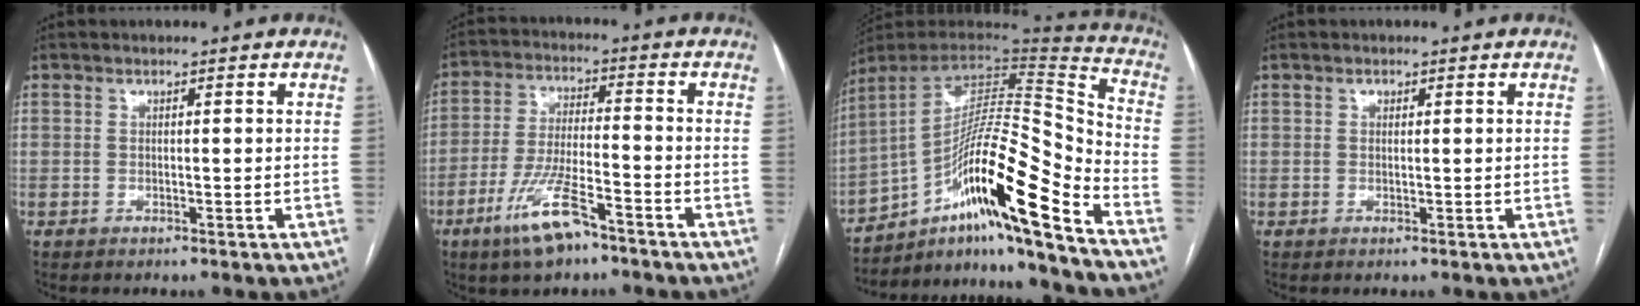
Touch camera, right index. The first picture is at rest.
{"total": 10.1, "force": [-6.2, 2.3, 7.6], "torque": [-0.155, -0.011, -0.113]}
{"total": 22.0, "force": [-12.9, 0.8, 17.7], "torque": [-0.274, 0.010, -0.220]}
{"total": 0.7, "force": [0.3, 0.6, 0.3], "torque": [-0.002, 0.001, 0.004]}